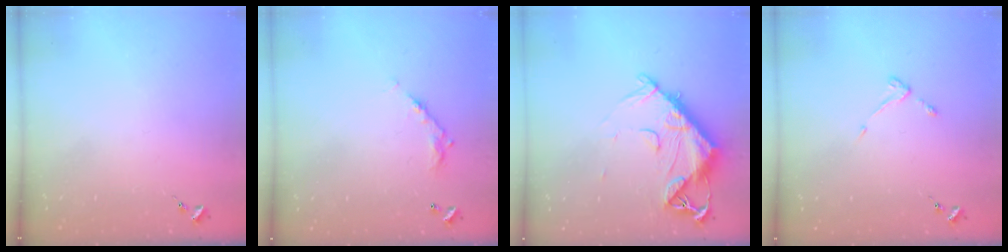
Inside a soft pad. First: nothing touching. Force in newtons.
{"total": 8.4, "press": 8.4, "slide": 0.4}
{"total": 13.6, "press": 13.5, "slide": 1.4}
{"total": 3.7, "press": 3.7, "slide": 0.5}